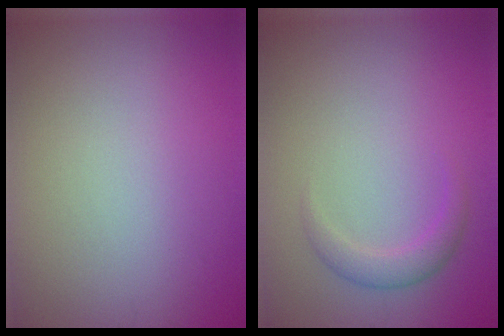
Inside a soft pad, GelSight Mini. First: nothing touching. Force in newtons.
{"total": 1.8, "press": 1.8, "slide": 0.1}